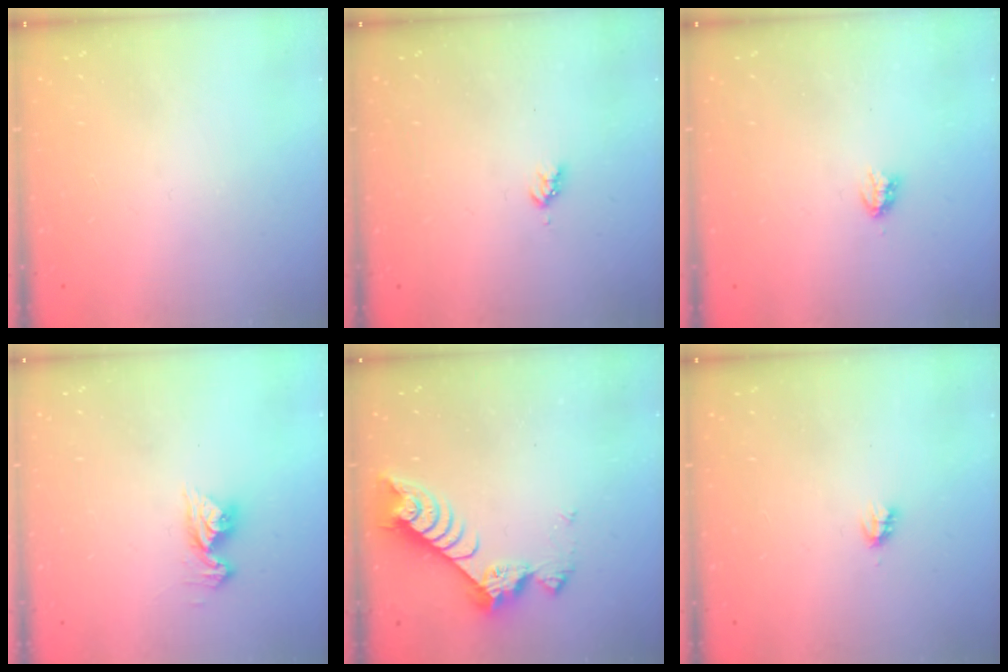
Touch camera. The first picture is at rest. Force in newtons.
{"total": 3.0, "press": 3.0, "slide": 0.4}
{"total": 2.9, "press": 2.9, "slide": 0.5}
{"total": 9.6, "press": 9.6, "slide": 1.0}
{"total": 7.4, "press": 7.3, "slide": 1.0}
{"total": 2.7, "press": 2.7, "slide": 0.2}